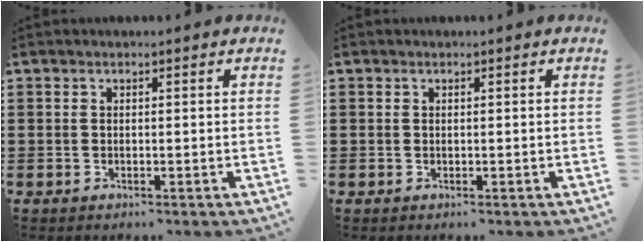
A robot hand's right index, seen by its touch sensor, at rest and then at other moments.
{"total": 0.0}